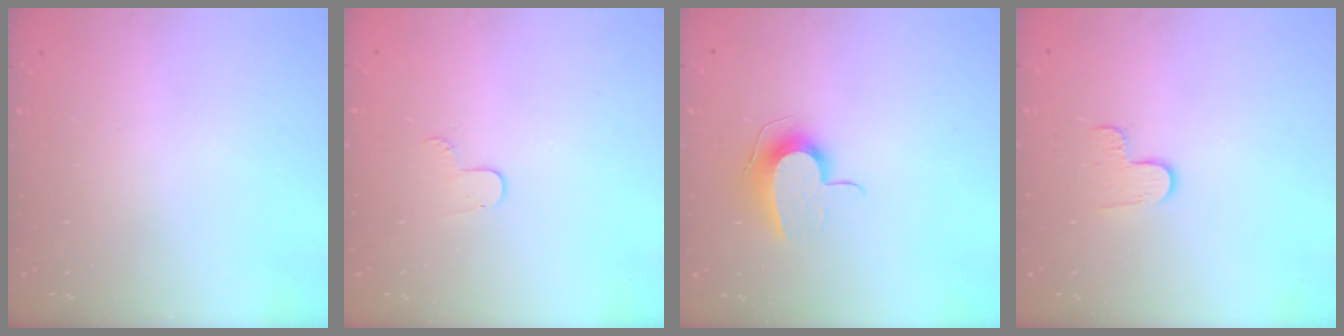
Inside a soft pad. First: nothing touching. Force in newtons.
{"total": 3.5, "press": 3.5, "slide": 0.4}
{"total": 9.2, "press": 9.2, "slide": 0.5}
{"total": 5.4, "press": 5.4, "slide": 0.5}